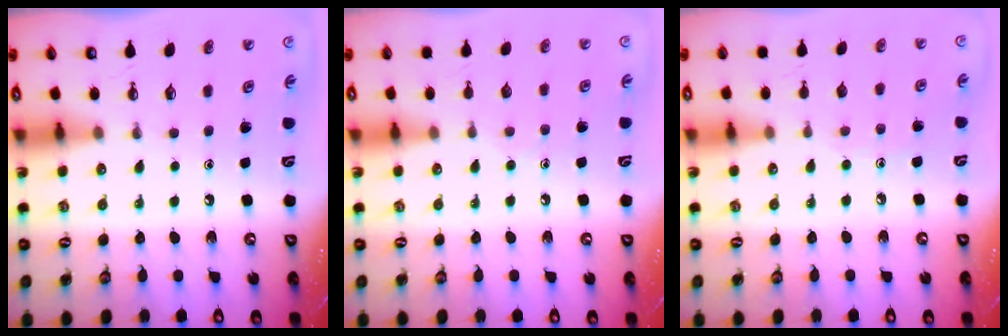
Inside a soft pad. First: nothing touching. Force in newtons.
{"total": 7.9, "press": 7.9, "slide": 0.8}
{"total": 5.3, "press": 5.3, "slide": 0.5}